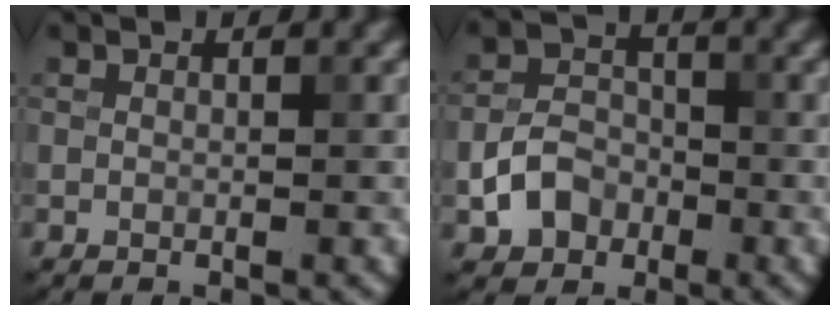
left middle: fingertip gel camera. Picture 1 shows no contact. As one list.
[{"total": 3.9, "force": [-1.6, 3.0, 1.9], "torque": [-0.035, 0.003, -0.031]}]